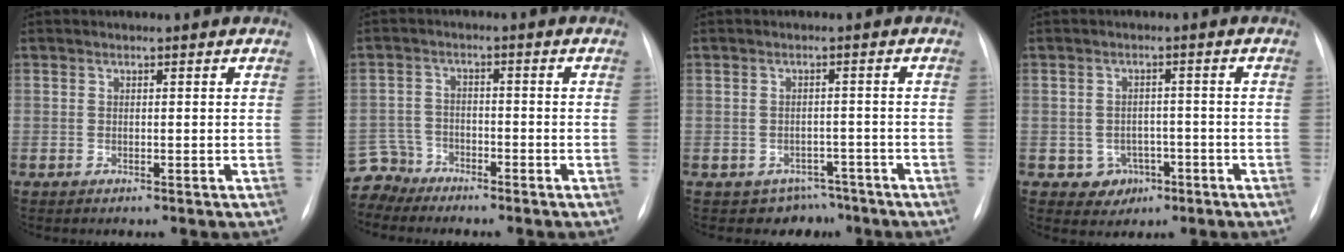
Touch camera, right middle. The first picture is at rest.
{"total": 4.4, "force": [-4.0, 1.4, -1.2], "torque": [0.027, -0.001, -0.079]}
{"total": 4.5, "force": [-3.5, 2.8, -0.2], "torque": [0.017, 0.019, -0.044]}
{"total": 3.8, "force": [-1.4, 3.4, 1.0], "torque": [-0.004, 0.011, -0.010]}